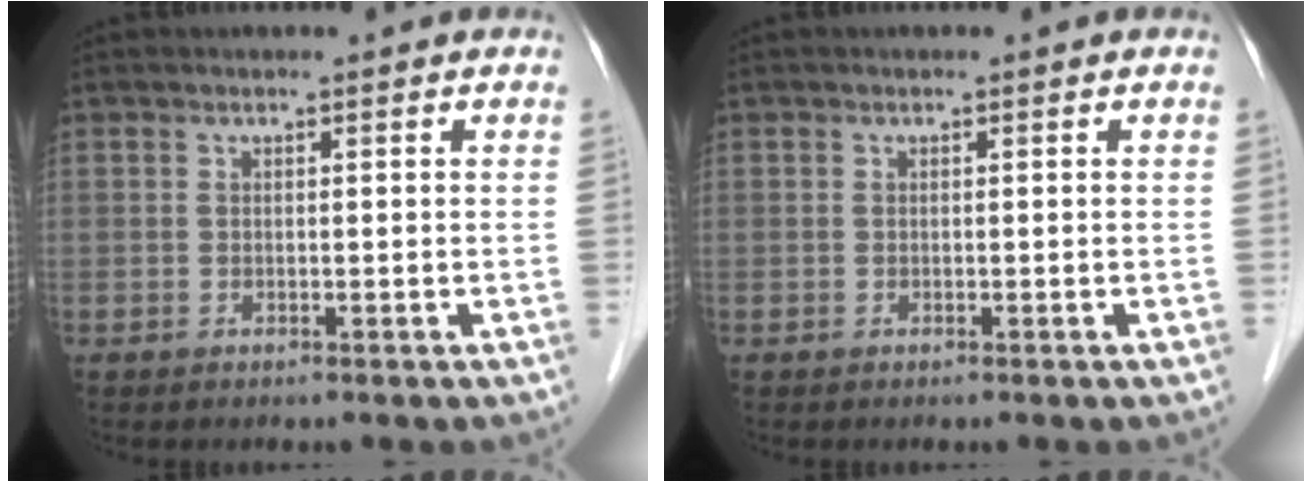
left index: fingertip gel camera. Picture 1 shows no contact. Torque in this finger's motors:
{"motor_torque": [0.00, 0.00, -0.02, 0.00]}